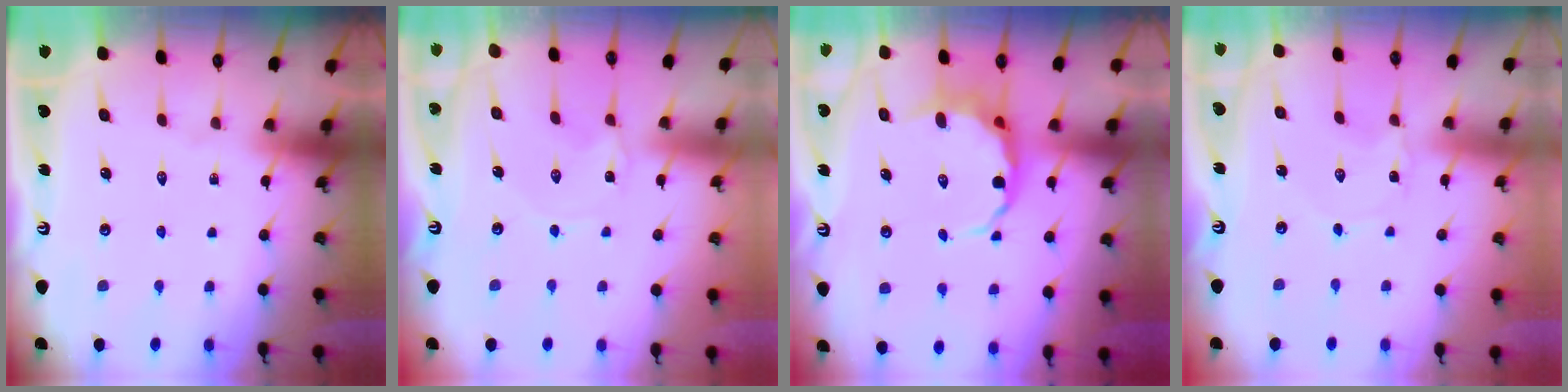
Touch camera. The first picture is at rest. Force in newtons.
{"total": 2.0, "press": 2.0, "slide": 0.2}
{"total": 6.6, "press": 6.1, "slide": 2.5}
{"total": 0.6, "press": 0.6, "slide": 0.1}